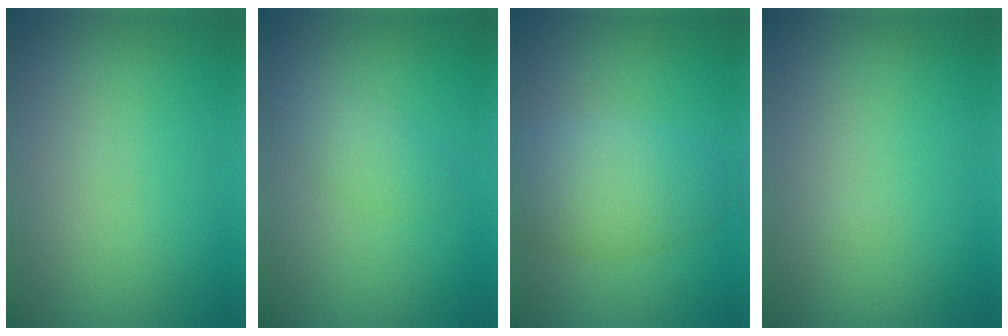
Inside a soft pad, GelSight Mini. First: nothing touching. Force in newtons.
{"total": 1.7, "press": 1.7, "slide": 0.1}
{"total": 5.1, "press": 5.1, "slide": 0.2}
{"total": 0.0}